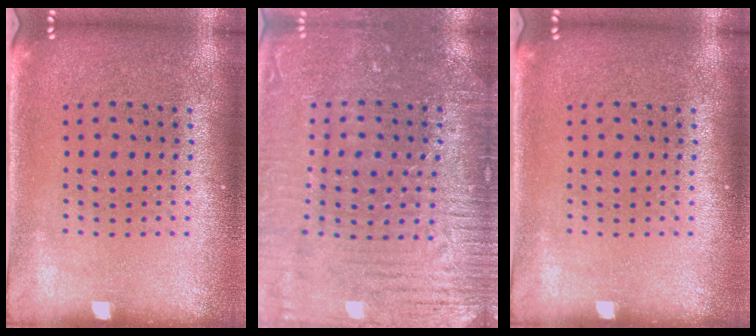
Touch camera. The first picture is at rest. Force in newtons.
{"total": 3.3, "press": 3.3, "slide": 0.4}
{"total": 0.0}